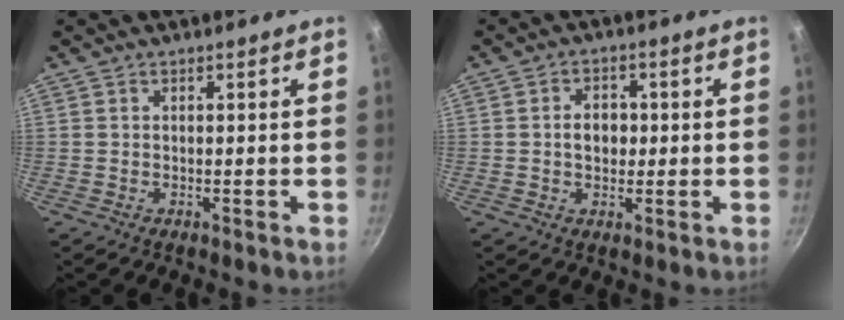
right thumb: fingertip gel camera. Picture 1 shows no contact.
{"total": 4.8, "force": [0.1, 3.8, 3.0], "torque": [-0.024, 0.009, 0.000]}